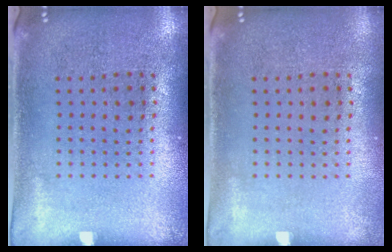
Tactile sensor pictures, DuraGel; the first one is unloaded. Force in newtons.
{"total": 0.0}